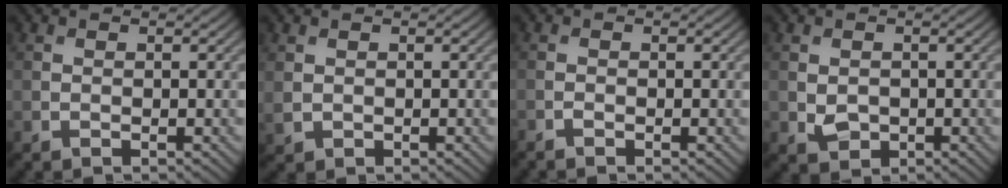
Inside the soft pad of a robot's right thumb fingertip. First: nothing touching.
{"total": 1.1, "force": [0.4, 0.9, 0.5], "torque": [-0.017, -0.004, 0.013]}
{"total": 0.6, "force": [-0.5, 0.1, 0.3], "torque": [-0.005, -0.001, -0.013]}
{"total": 2.1, "force": [-0.2, 1.8, 1.1], "torque": [-0.025, -0.008, -0.004]}